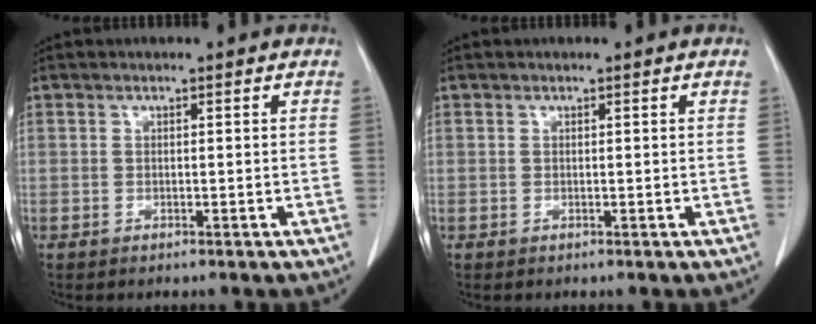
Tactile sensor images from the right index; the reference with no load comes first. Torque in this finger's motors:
{"motor_torque": [0.00, 0.02, 0.00, 0.00]}